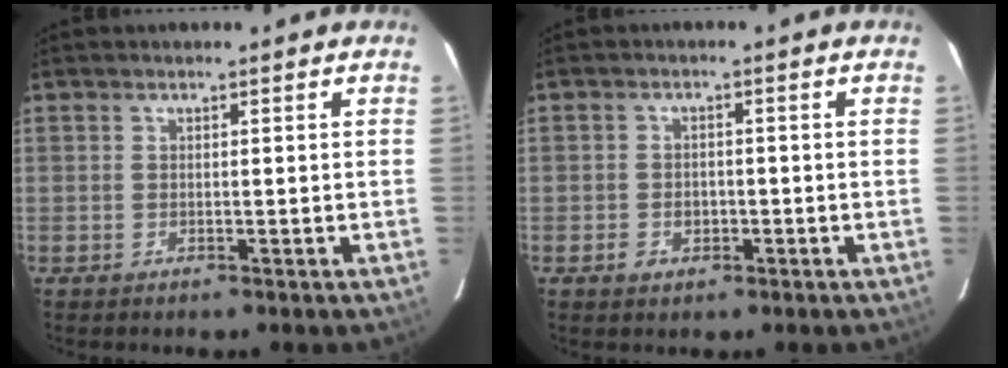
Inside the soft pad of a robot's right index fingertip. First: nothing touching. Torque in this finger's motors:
{"motor_torque": [0.02, -0.02, 0.01, 0.02]}